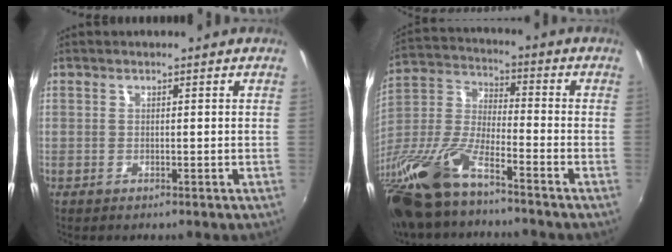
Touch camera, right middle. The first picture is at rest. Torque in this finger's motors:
{"motor_torque": [1.19, -0.95, 0.85, 0.21]}